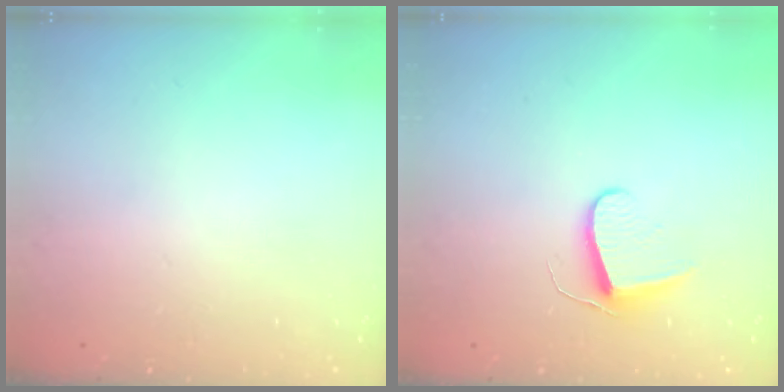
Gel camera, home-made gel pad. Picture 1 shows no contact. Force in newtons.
{"total": 7.0, "press": 7.0, "slide": 0.6}